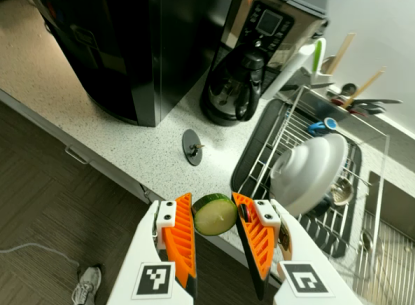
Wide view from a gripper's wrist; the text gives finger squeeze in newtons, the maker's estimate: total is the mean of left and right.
{"total": 9.0, "left": 9.2, "right": 8.8}